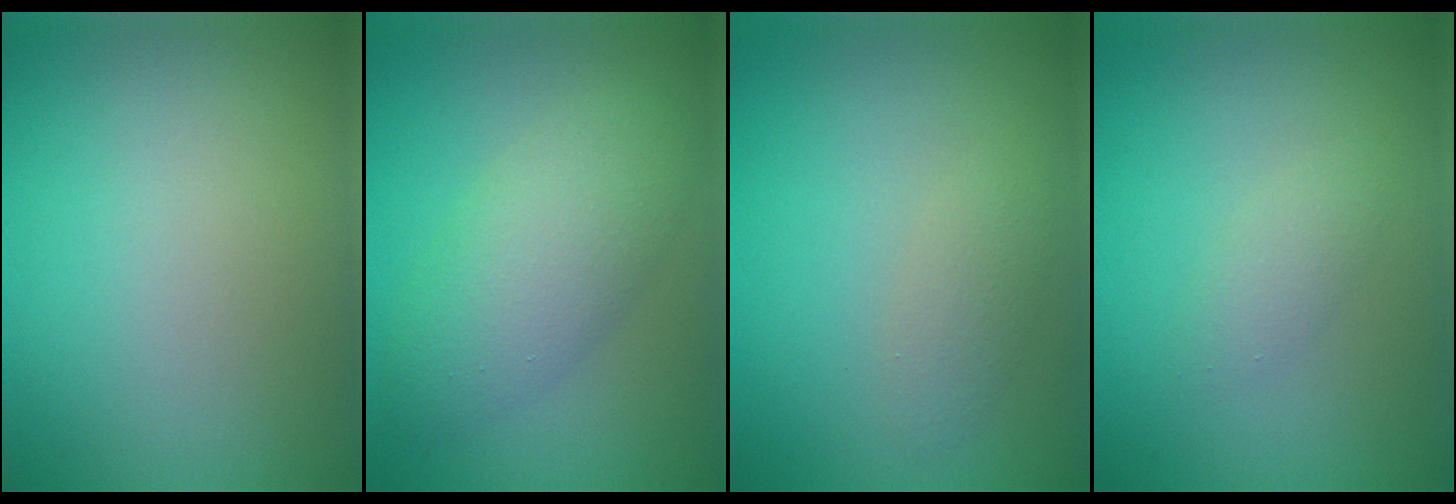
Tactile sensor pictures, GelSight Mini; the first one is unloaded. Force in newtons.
{"total": 5.0, "press": 5.0, "slide": 0.2}
{"total": 1.6, "press": 1.6, "slide": 0.1}
{"total": 1.3, "press": 1.3, "slide": 0.1}